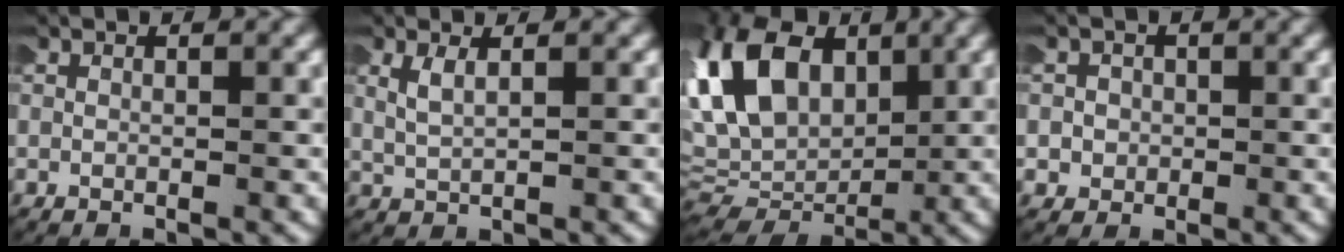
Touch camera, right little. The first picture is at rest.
{"total": 1.6, "force": [0.9, 0.6, 1.2], "torque": [-0.027, 0.004, 0.020]}
{"total": 10.6, "force": [0.9, 7.9, 7.1], "torque": [-0.159, -0.026, 0.027]}
{"total": 2.9, "force": [-0.6, 2.9, 0.4], "torque": [-0.027, 0.000, -0.017]}